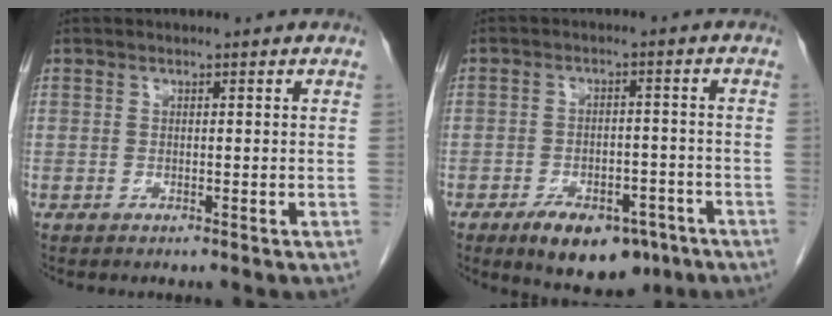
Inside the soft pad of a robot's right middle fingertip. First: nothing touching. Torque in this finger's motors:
{"motor_torque": [0.93, -1.21, 0.15, 0.07]}